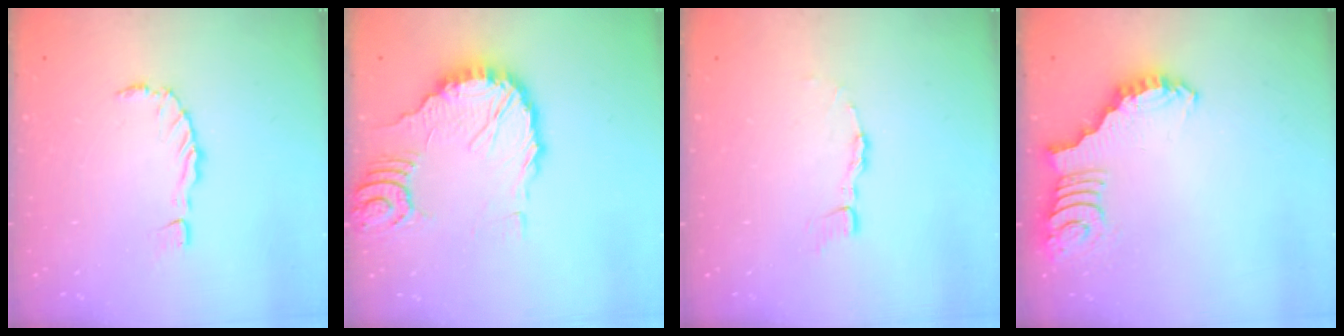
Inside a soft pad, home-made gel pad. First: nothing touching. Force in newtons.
{"total": 15.1, "press": 15.0, "slide": 1.7}
{"total": 3.7, "press": 3.7, "slide": 0.0}
{"total": 2.7, "press": 2.7, "slide": 0.5}